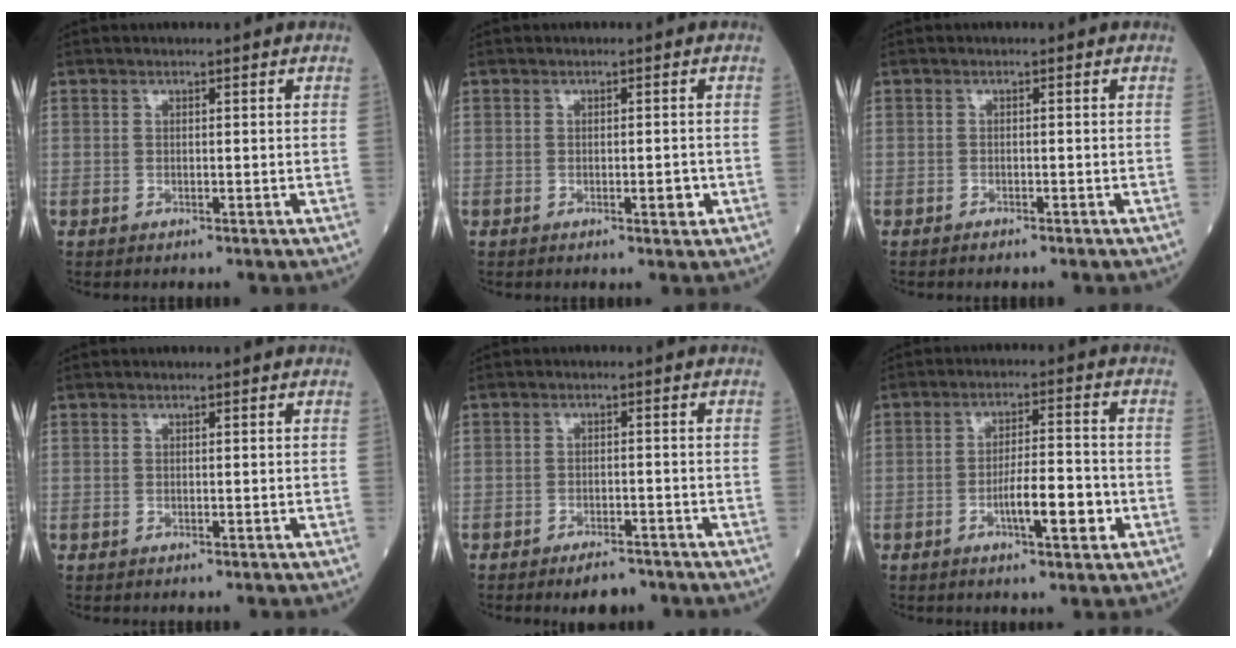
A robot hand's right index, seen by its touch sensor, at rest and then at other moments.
{"total": 1.7, "force": [-0.6, 0.5, 1.5], "torque": [-0.019, -0.001, -0.006]}
{"total": 0.7, "force": [-0.6, 0.2, 0.2], "torque": [-0.007, -0.001, -0.011]}
{"total": 0.0}
{"total": 3.8, "force": [-3.1, 1.3, 1.9], "torque": [-0.028, 0.000, -0.044]}
{"total": 7.0, "force": [-2.5, 1.3, 6.4], "torque": [-0.106, 0.003, -0.039]}